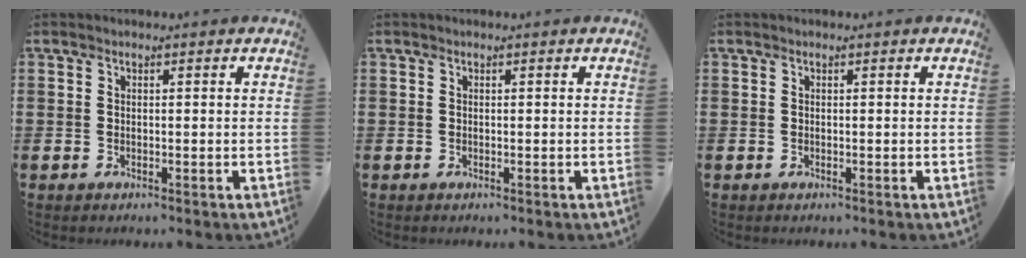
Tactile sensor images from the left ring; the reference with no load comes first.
{"total": 0.0}
{"total": 0.0}